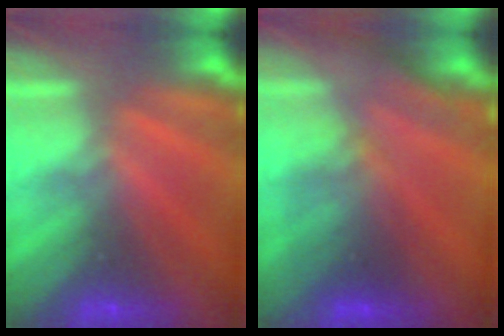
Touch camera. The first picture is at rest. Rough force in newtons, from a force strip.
{"total": 2.8}